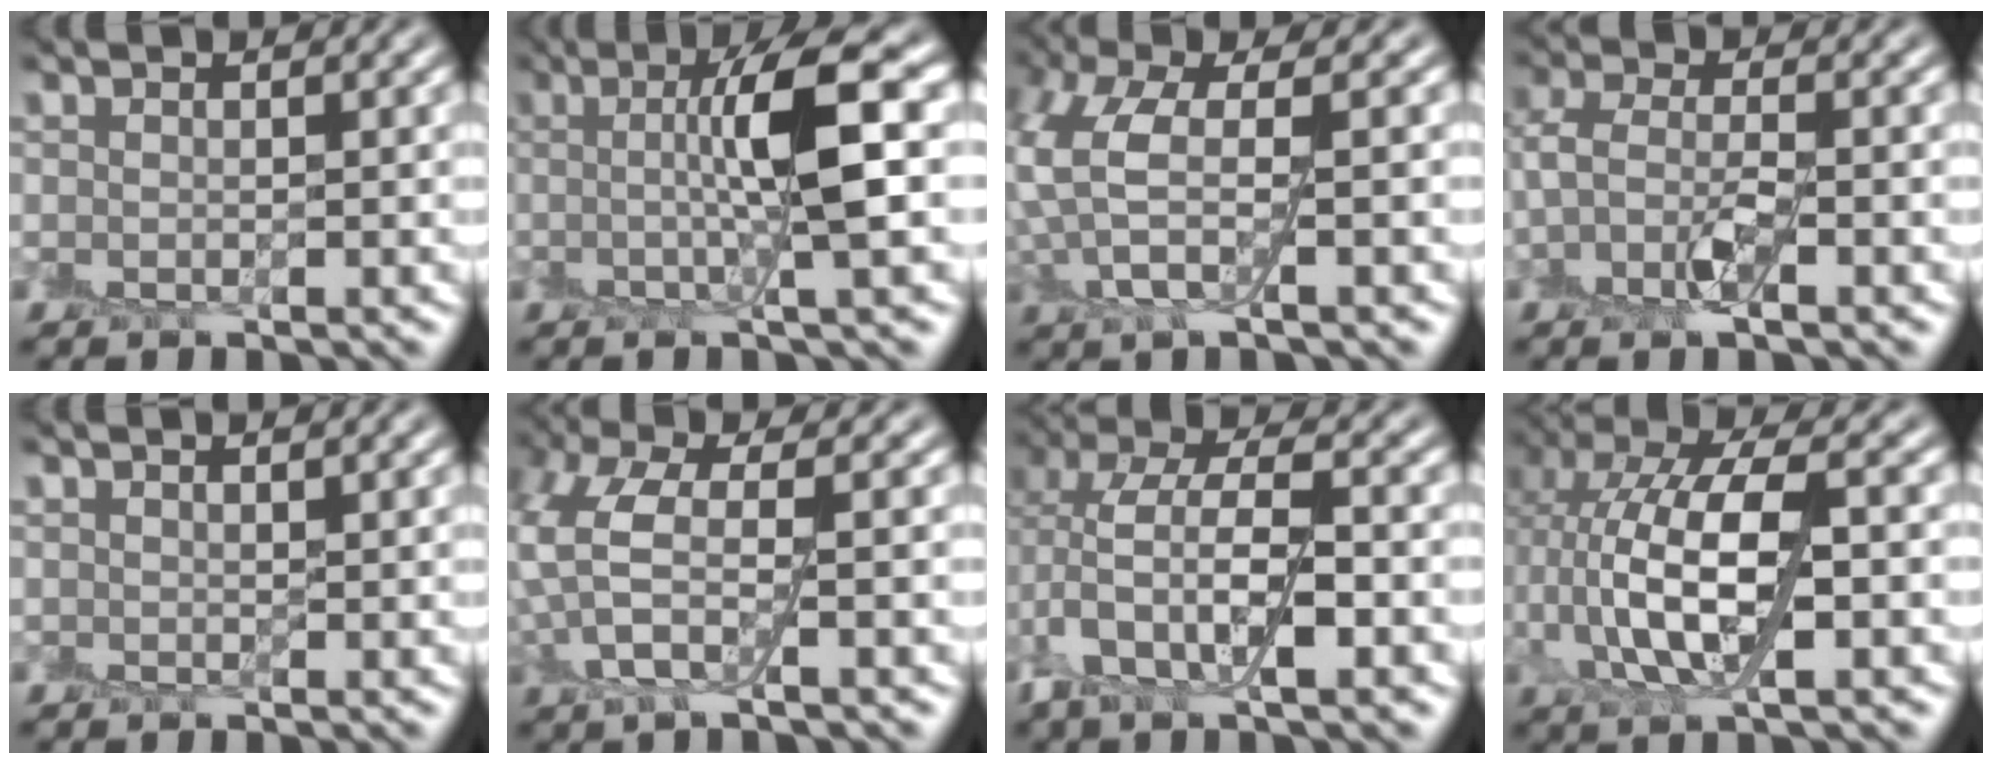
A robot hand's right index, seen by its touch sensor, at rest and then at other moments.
{"total": 6.8, "force": [0.7, 1.0, 6.7], "torque": [-0.109, 0.012, 0.009]}
{"total": 5.7, "force": [1.1, 2.2, 5.1], "torque": [-0.123, 0.006, 0.020]}
{"total": 3.1, "force": [-0.9, 1.3, 2.7], "torque": [-0.067, 0.010, -0.024]}
{"total": 0.7, "force": [0.6, -0.3, -0.4], "torque": [0.010, 0.001, 0.012]}
{"total": 5.4, "force": [0.5, 2.2, 4.9], "torque": [-0.118, 0.008, 0.006]}
{"total": 7.0, "force": [-0.4, 3.3, 6.2], "torque": [-0.124, 0.012, -0.014]}
{"total": 8.9, "force": [0.7, 3.8, 8.0], "torque": [-0.156, 0.019, 0.012]}